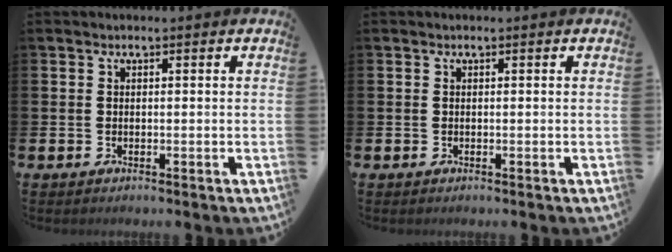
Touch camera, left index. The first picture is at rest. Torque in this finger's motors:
{"motor_torque": [-0.04, 0.04, 0.00, -0.01]}